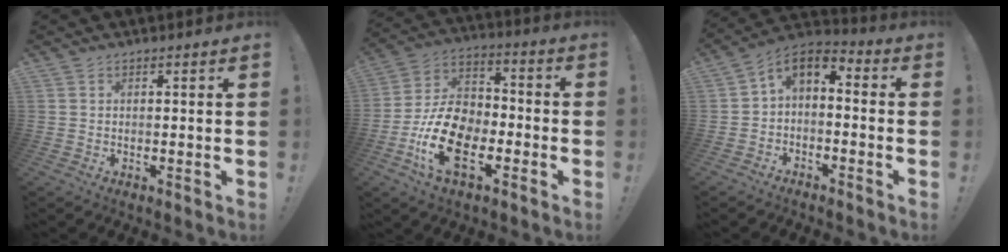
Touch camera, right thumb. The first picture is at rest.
{"total": 17.9, "force": [-7.3, 10.8, 12.2], "torque": [-0.242, 0.042, -0.122]}
{"total": 4.6, "force": [-1.3, 3.1, 3.0], "torque": [-0.066, 0.011, -0.021]}